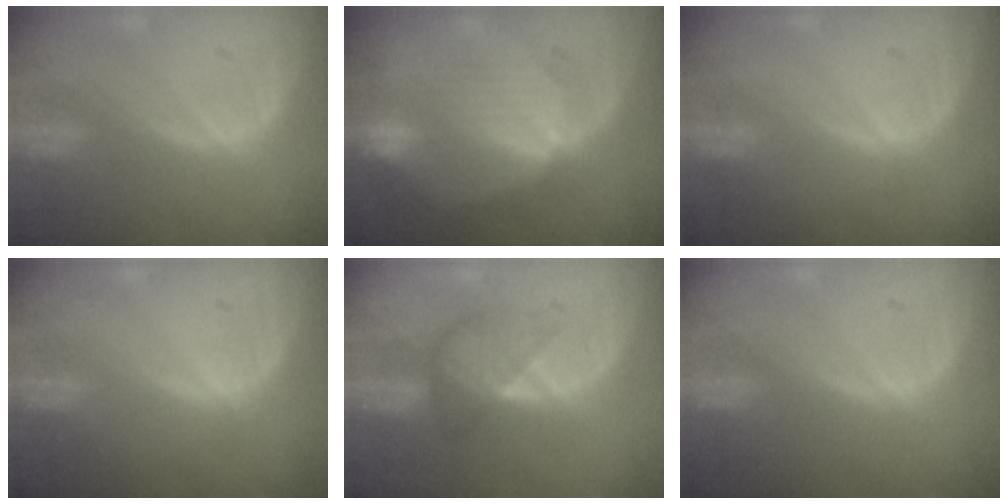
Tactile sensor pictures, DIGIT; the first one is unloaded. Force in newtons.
{"total": 8.0, "press": 7.9, "slide": 1.0}
{"total": 0.0}
{"total": 0.0}
{"total": 4.3, "press": 4.3, "slide": 0.2}
{"total": 0.0}